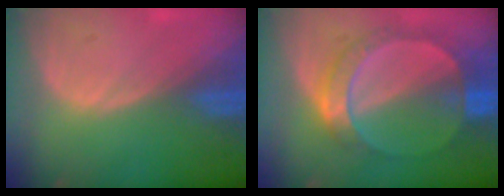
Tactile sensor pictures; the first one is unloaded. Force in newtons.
{"total": 7.3, "press": 7.2, "slide": 1.3}